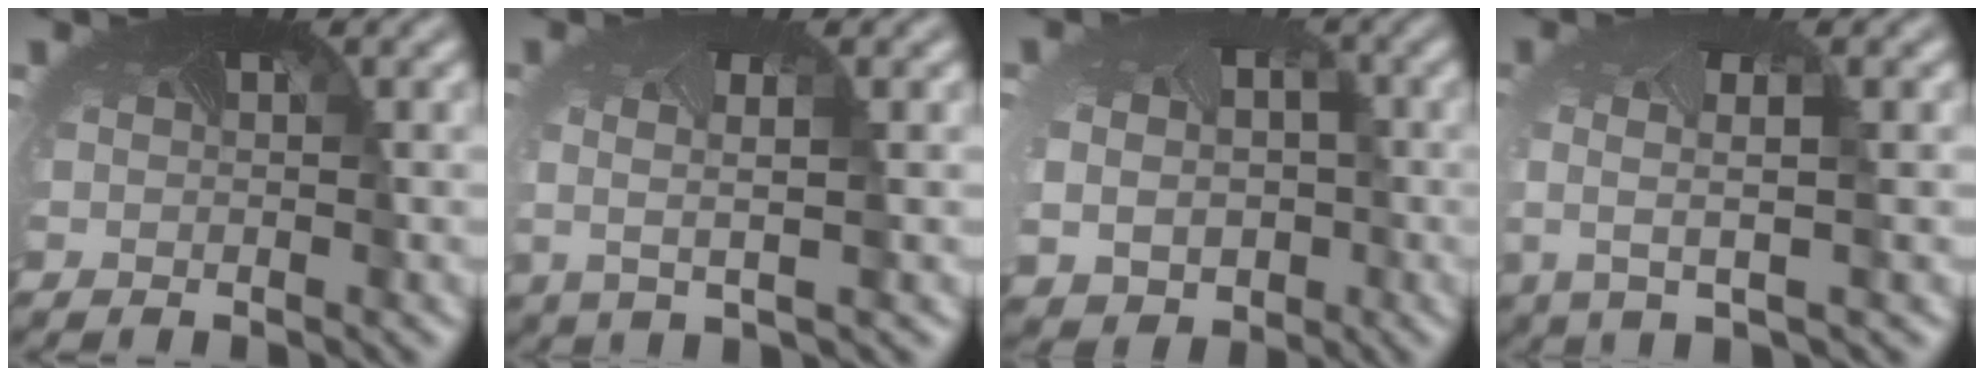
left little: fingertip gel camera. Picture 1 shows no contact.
{"total": 2.3, "force": [0.1, 0.3, 2.3], "torque": [-0.058, -0.004, -0.001]}
{"total": 9.3, "force": [-1.2, 7.8, 5.0], "torque": [-0.091, -0.043, -0.022]}
{"total": 3.0, "force": [-0.1, 0.6, 2.9], "torque": [-0.070, -0.005, -0.006]}